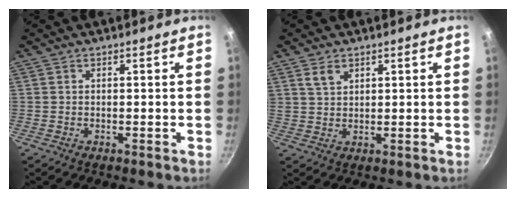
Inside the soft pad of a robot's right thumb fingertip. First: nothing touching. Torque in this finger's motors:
{"motor_torque": [1.34, 1.60, 1.43, 1.34, 0.60]}